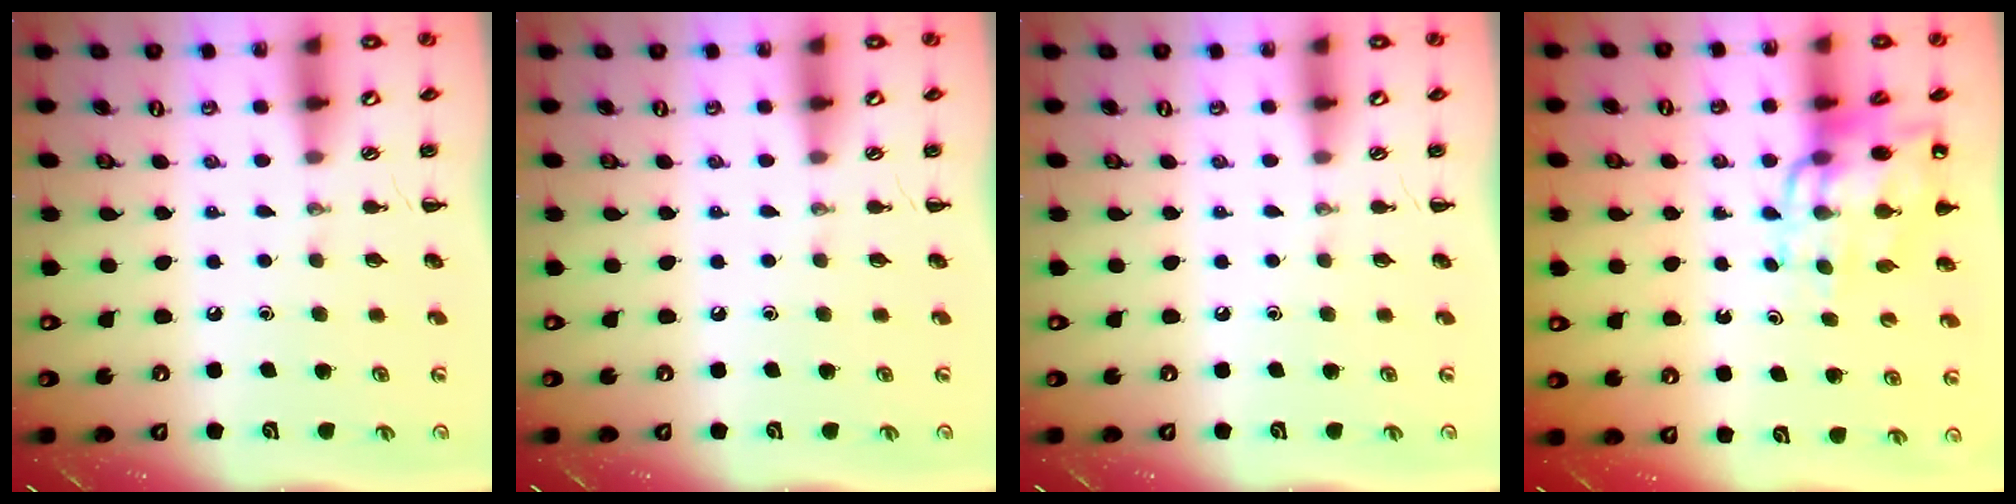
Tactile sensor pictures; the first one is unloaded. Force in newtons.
{"total": 0.0}
{"total": 0.0}
{"total": 13.0, "press": 12.7, "slide": 3.0}